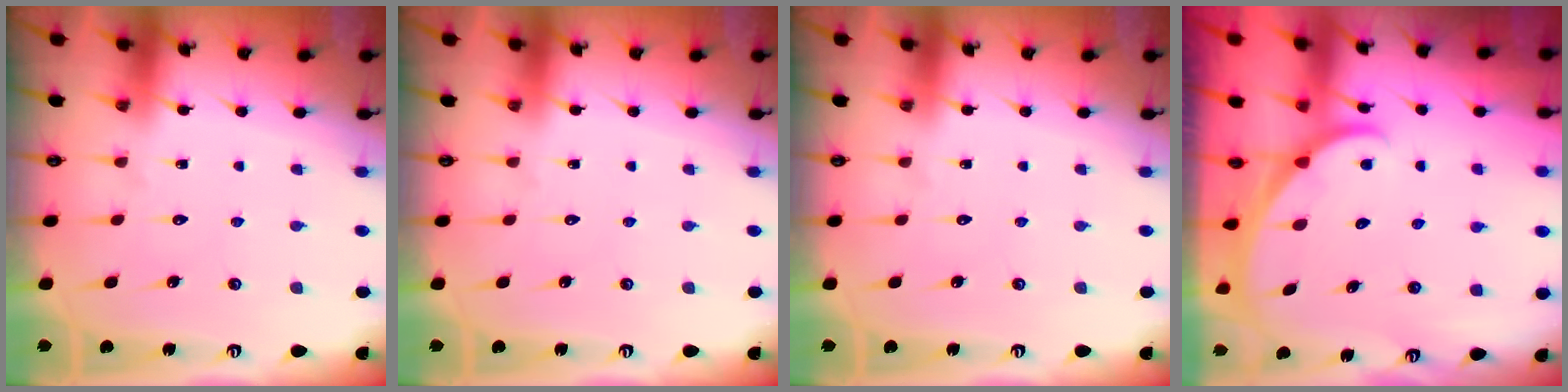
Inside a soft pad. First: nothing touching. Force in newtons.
{"total": 0.0}
{"total": 0.0}
{"total": 1.8, "press": 1.8, "slide": 0.1}